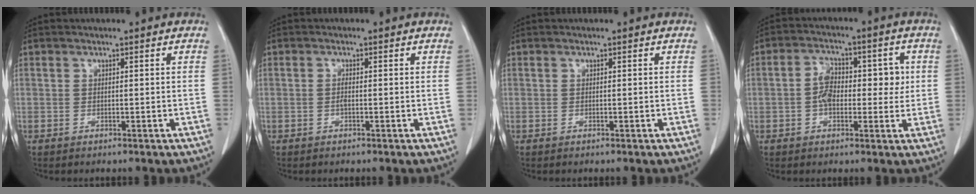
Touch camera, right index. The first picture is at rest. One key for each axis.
{"total": 0.8, "fx": -0.2, "fy": 0.1, "fz": 0.7, "tx": -0.015, "ty": 0.002, "tz": -0.003}
{"total": 0.0}
{"total": 7.1, "fx": 0.1, "fy": 4.3, "fz": 5.7, "tx": -0.091, "ty": 0.032, "tz": 0.003}